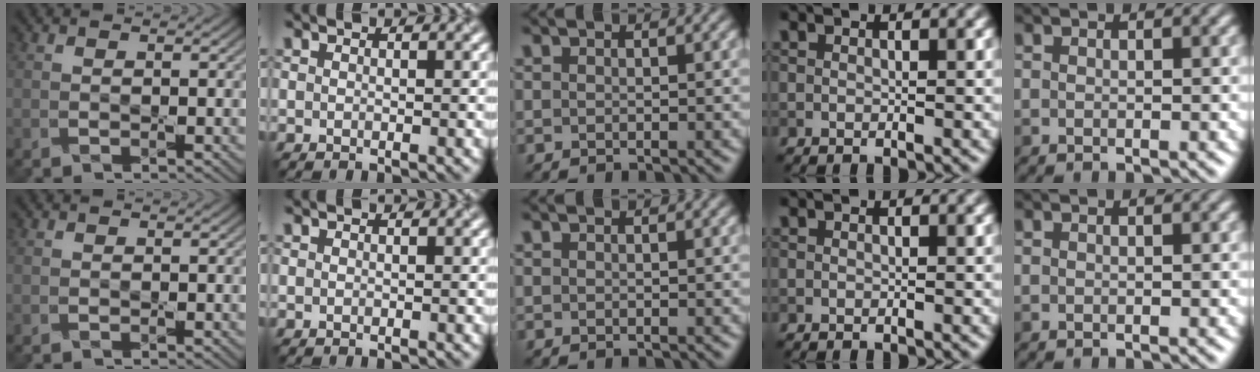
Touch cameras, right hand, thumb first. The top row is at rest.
{}